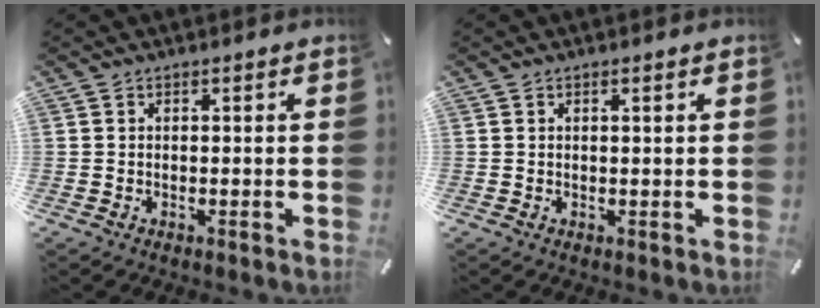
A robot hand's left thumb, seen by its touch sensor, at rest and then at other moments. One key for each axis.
{"total": 0.7, "fx": 0.3, "fy": 0.0, "fz": 0.6, "tx": -0.011, "ty": 0.000, "tz": 0.004}